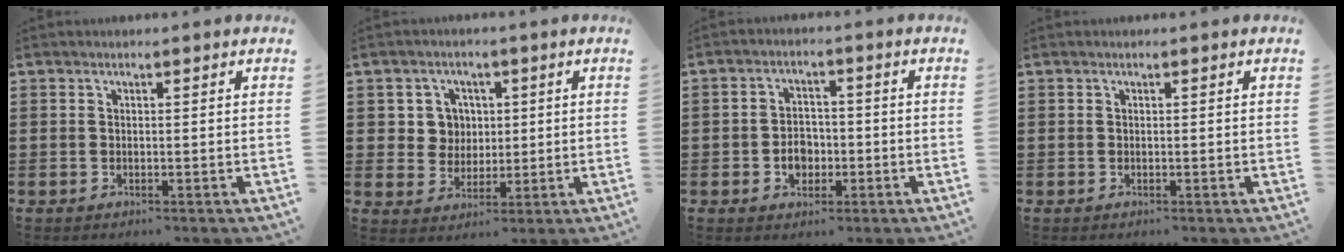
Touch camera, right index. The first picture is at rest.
{"total": 5.1, "force": [1.1, 4.7, 1.4], "torque": [-0.051, 0.016, 0.019]}
{"total": 3.9, "force": [-1.1, 3.0, 2.1], "torque": [-0.038, 0.002, -0.024]}
{"total": 0.0}